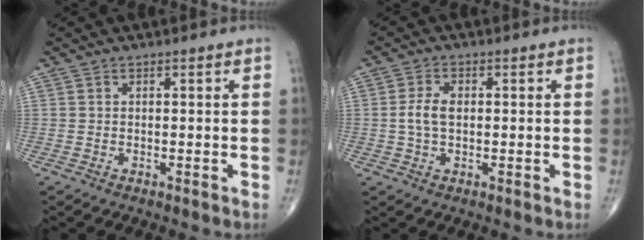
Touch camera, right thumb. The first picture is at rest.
{"total": 4.0, "force": [0.1, 2.3, 3.3], "torque": [-0.073, 0.007, -0.001]}